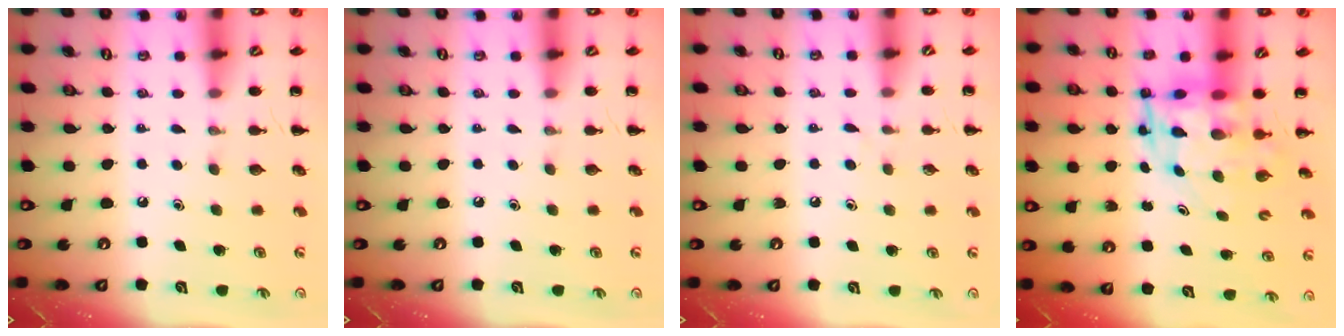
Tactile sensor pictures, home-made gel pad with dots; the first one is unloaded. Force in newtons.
{"total": 0.0}
{"total": 2.8, "press": 2.4, "slide": 1.4}
{"total": 5.4, "press": 5.1, "slide": 1.9}